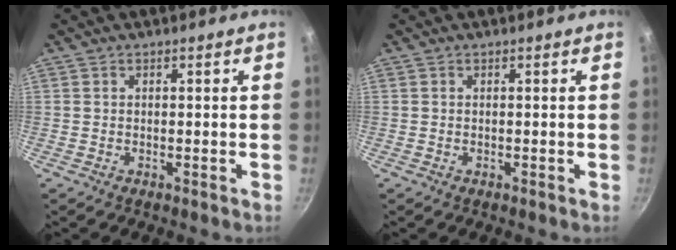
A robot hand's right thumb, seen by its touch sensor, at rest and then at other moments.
{"total": 0.0}